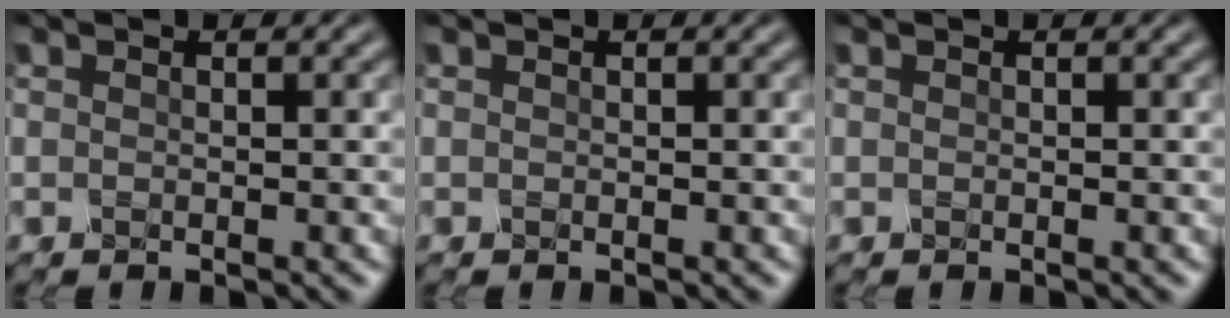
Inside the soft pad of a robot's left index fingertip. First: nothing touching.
{"total": 0.0}
{"total": 0.0}